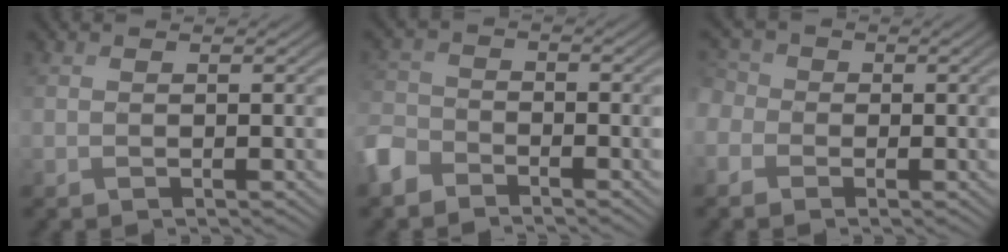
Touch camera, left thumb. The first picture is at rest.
{"total": 4.9, "force": [-3.7, 2.7, 1.7], "torque": [-0.048, -0.002, -0.091]}
{"total": 4.3, "force": [-1.0, 3.9, 1.6], "torque": [-0.062, 0.003, -0.037]}